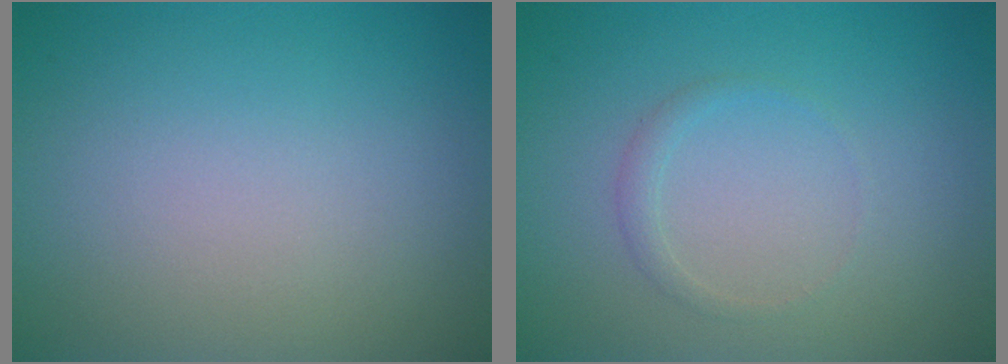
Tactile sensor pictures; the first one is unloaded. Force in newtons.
{"total": 0.9, "press": 0.9, "slide": 0.2}